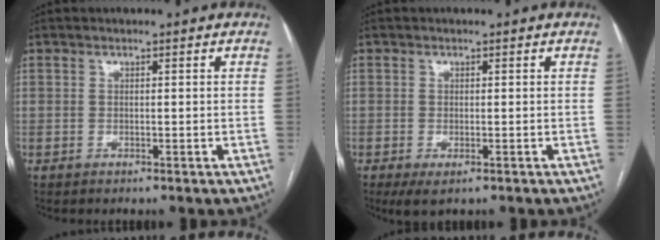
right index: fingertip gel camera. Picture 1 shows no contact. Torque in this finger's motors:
{"motor_torque": [0.39, -0.26, 0.08, 0.01]}